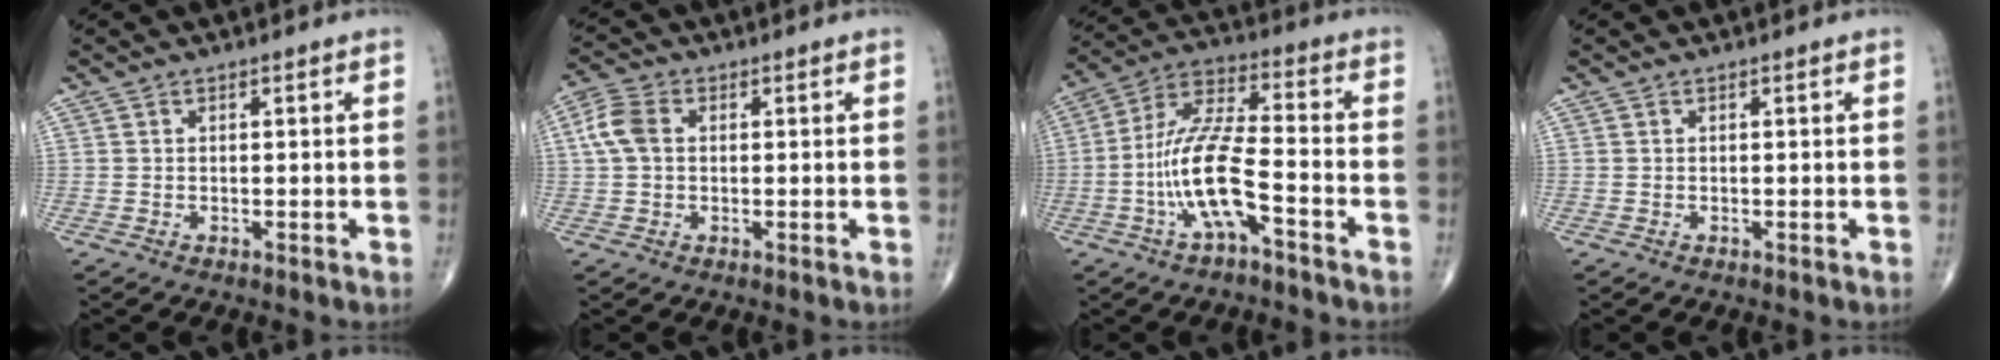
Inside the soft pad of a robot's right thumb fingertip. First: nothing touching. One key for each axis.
{"total": 5.8, "fx": 0.8, "fy": 4.0, "fz": 4.1, "tx": -0.098, "ty": 0.015, "tz": 0.012}
{"total": 13.2, "fx": -4.6, "fy": 3.6, "fz": 11.8, "tx": -0.245, "ty": 0.047, "tz": -0.087}
{"total": 0.0}